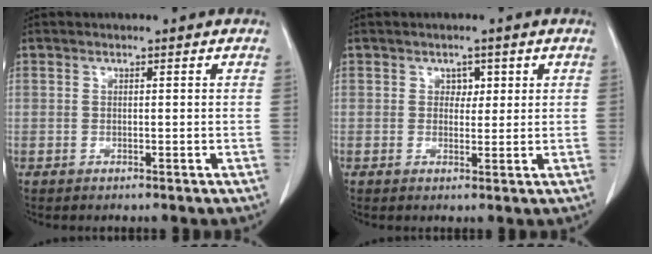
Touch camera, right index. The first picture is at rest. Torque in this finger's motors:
{"motor_torque": [-0.08, 0.06, 0.05, -0.01]}